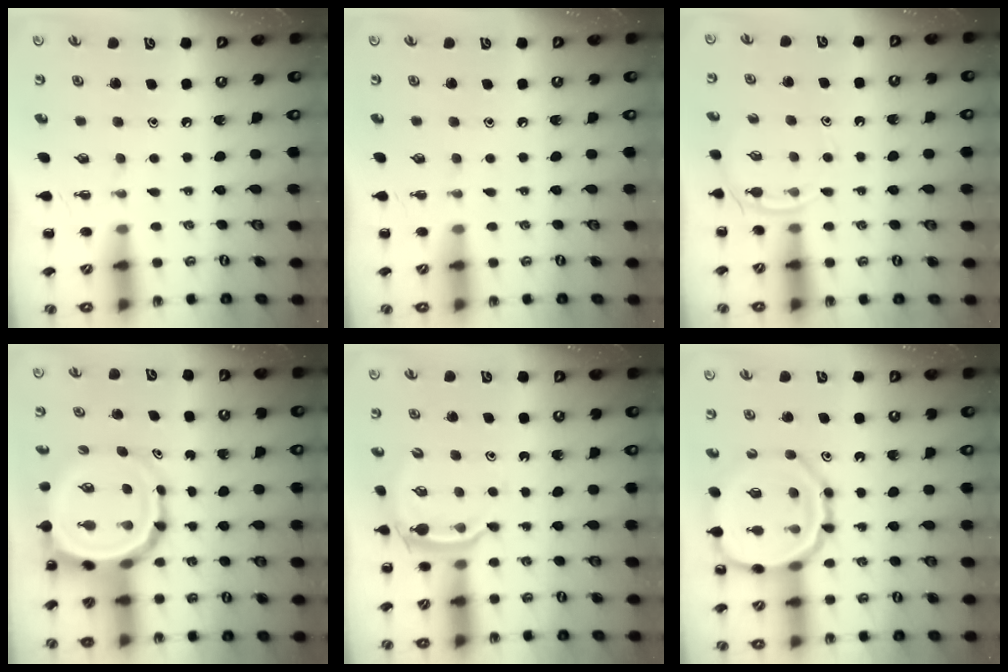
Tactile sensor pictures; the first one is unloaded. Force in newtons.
{"total": 0.0}
{"total": 4.9, "press": 4.8, "slide": 1.2}
{"total": 9.4, "press": 8.8, "slide": 3.1}
{"total": 4.0, "press": 3.9, "slide": 0.8}
{"total": 16.6, "press": 16.5, "slide": 2.1}